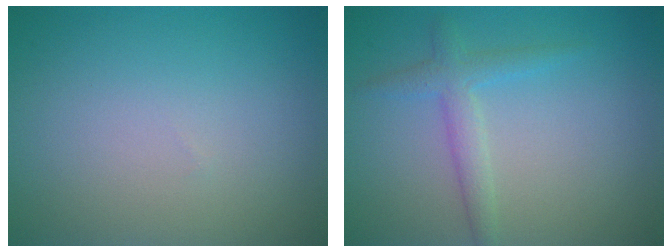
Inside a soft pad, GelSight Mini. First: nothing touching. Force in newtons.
{"total": 2.3, "press": 2.3, "slide": 0.1}